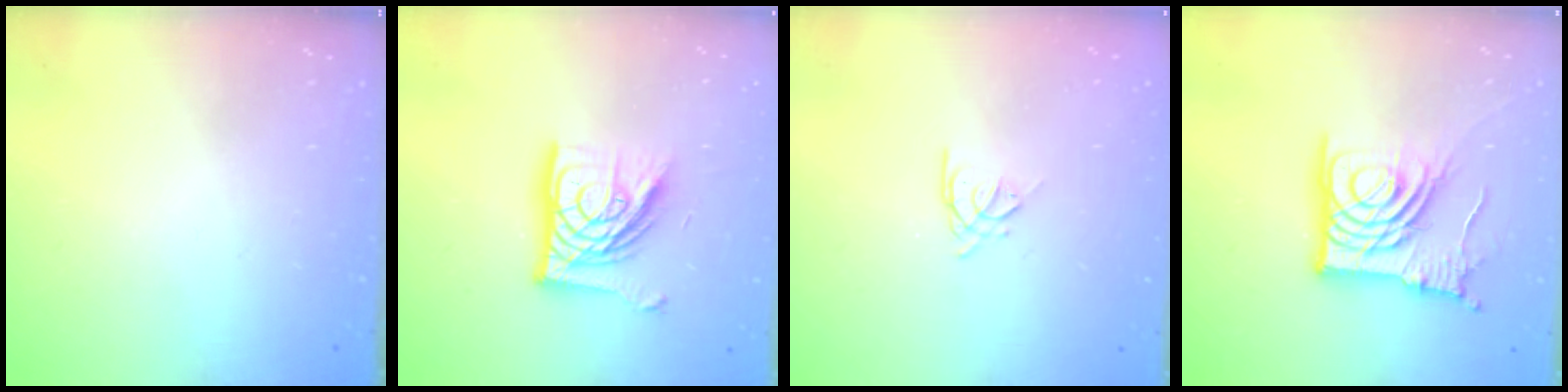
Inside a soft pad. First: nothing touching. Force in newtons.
{"total": 17.3, "press": 17.3, "slide": 1.7}
{"total": 1.9, "press": 1.9, "slide": 0.4}
{"total": 15.5, "press": 15.5, "slide": 1.2}